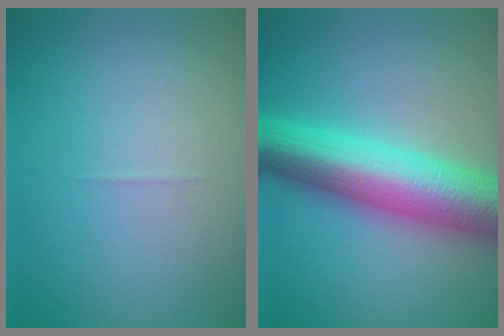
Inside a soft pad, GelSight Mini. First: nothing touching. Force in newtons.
{"total": 10.8, "press": 10.8, "slide": 0.2}